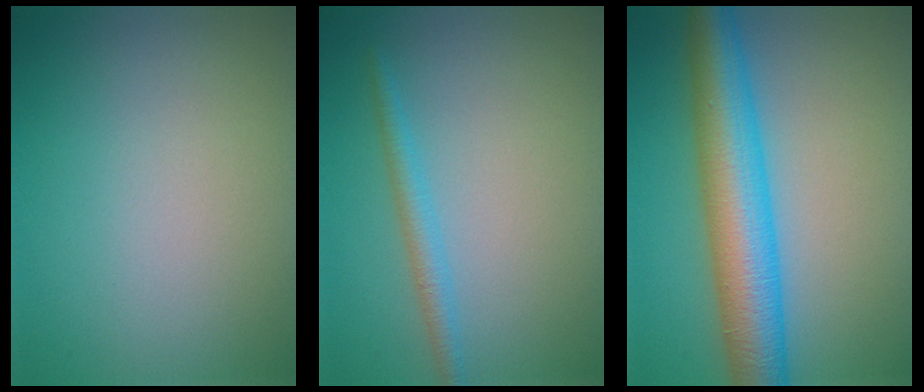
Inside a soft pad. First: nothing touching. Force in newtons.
{"total": 1.9, "press": 1.8, "slide": 0.2}
{"total": 8.5, "press": 8.5, "slide": 0.1}